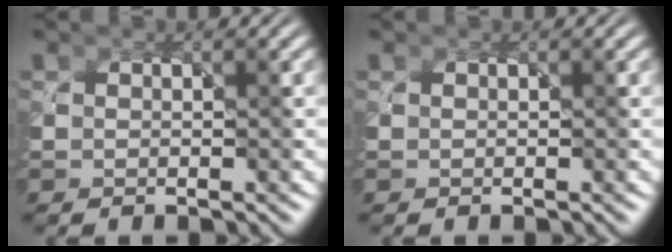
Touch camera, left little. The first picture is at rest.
{"total": 0.0}